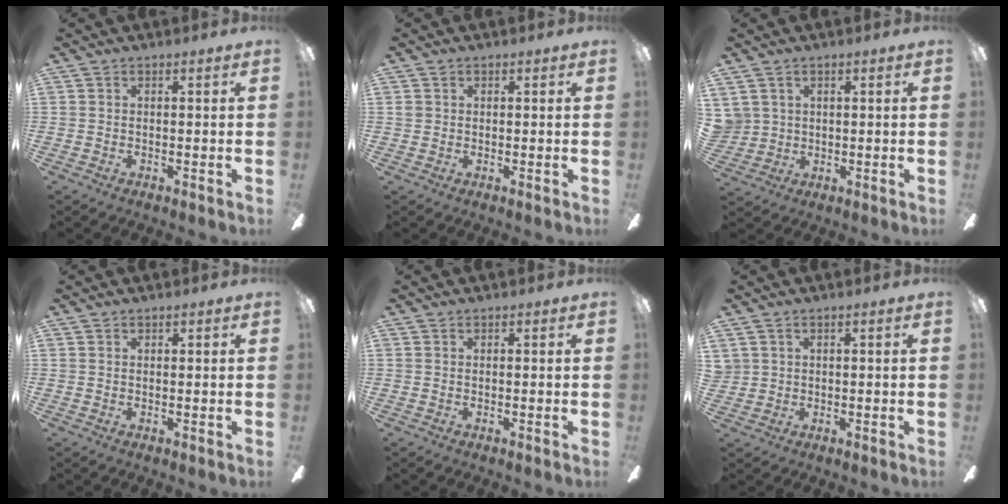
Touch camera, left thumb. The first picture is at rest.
{"total": 1.3, "force": [0.6, 1.2, 0.3], "torque": [0.001, -0.001, 0.009]}
{"total": 4.3, "force": [2.1, 3.7, -0.2], "torque": [-0.009, -0.003, 0.043]}
{"total": 0.6, "force": [0.5, 0.2, 0.0], "torque": [0.007, -0.004, 0.009]}
{"total": 0.0}
{"total": 1.8, "force": [0.9, 1.5, 0.1], "torque": [-0.005, 0.002, 0.017]}